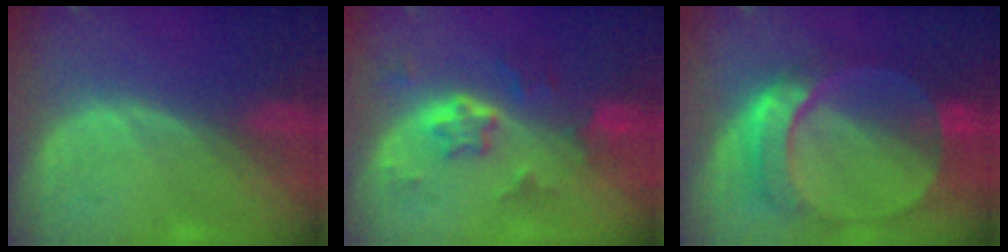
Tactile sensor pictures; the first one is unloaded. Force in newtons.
{"total": 5.8, "press": 5.2, "slide": 2.5}
{"total": 9.8, "press": 8.4, "slide": 4.9}